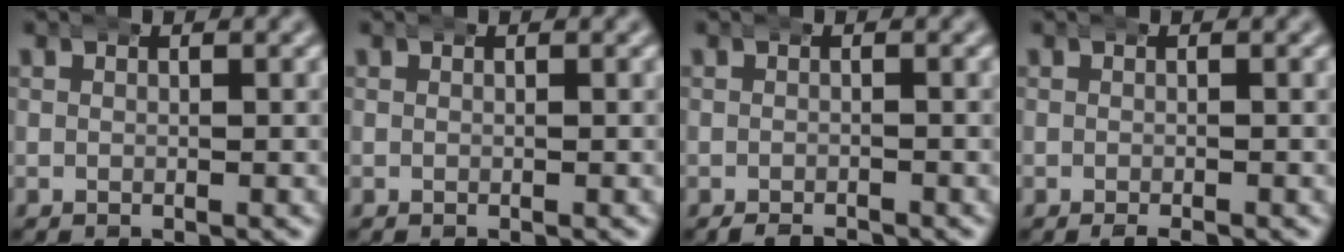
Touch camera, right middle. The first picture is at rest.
{"total": 0.0}
{"total": 1.2, "force": [-1.1, 0.3, 0.2], "torque": [-0.006, -0.006, -0.018]}
{"total": 0.8, "force": [-0.7, 0.2, 0.3], "torque": [-0.009, -0.002, -0.014]}